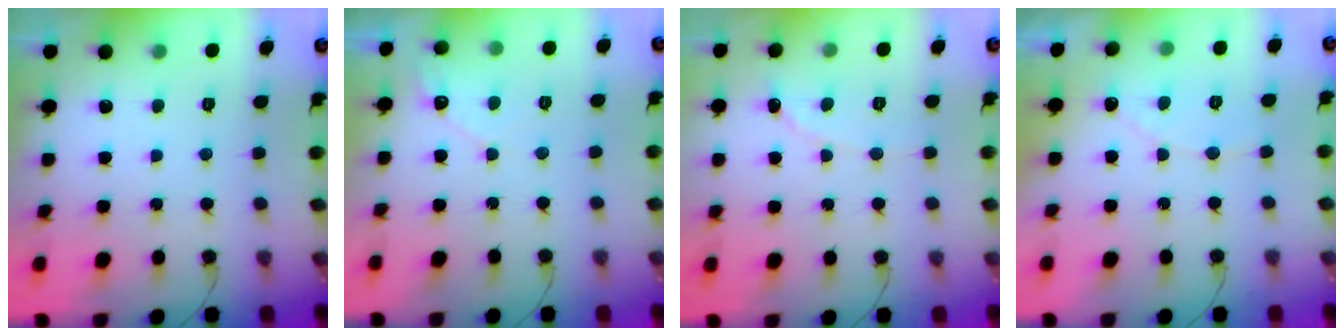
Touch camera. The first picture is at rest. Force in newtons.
{"total": 4.1, "press": 4.1, "slide": 0.3}
{"total": 1.0, "press": 1.0, "slide": 0.1}
{"total": 5.4, "press": 5.4, "slide": 0.3}